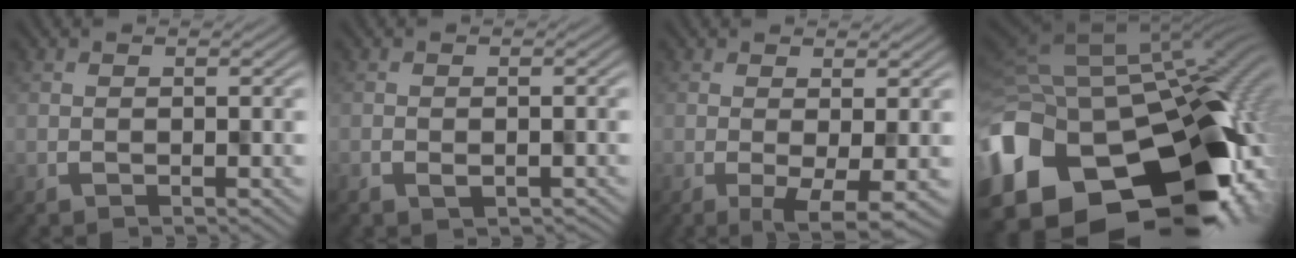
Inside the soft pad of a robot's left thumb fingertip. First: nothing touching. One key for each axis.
{"total": 1.1, "fx": -0.7, "fy": 0.7, "fz": 0.5, "tx": -0.014, "ty": -0.007, "tz": 0.001}
{"total": 5.4, "fx": -1.8, "fy": 1.4, "fz": 4.9, "tx": -0.071, "ty": -0.012, "tz": -0.006}
{"total": 18.9, "fx": -6.7, "fy": 13.2, "fz": 11.7, "tx": -0.265, "ty": -0.052, "tz": -0.070}